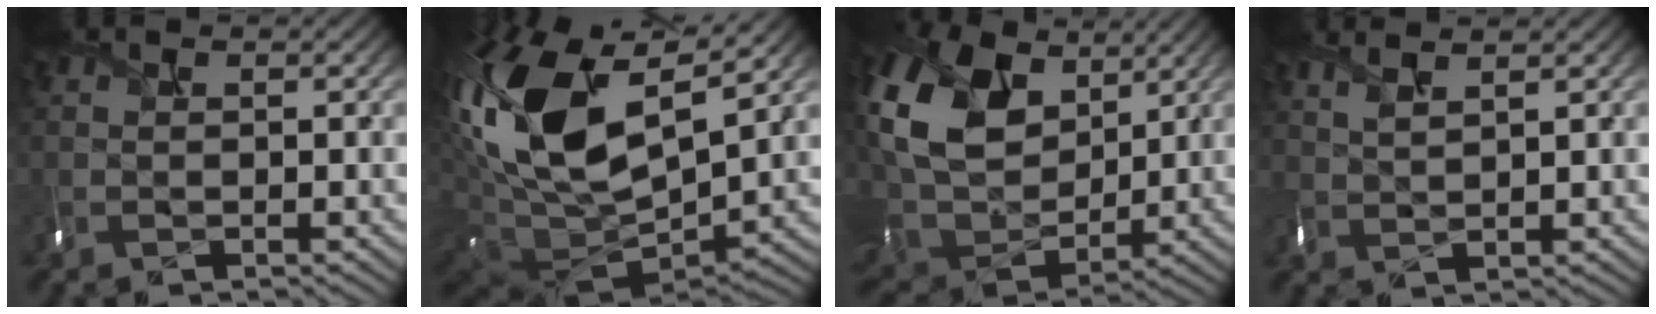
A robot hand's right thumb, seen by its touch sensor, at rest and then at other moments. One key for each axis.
{"total": 18.6, "fx": 4.9, "fy": 10.2, "fz": 14.8, "tx": -0.326, "ty": -0.011, "tz": 0.107}
{"total": 14.2, "fx": 5.8, "fy": 9.8, "fz": 8.4, "tx": -0.231, "ty": 0.026, "tz": 0.109}
{"total": 3.0, "fx": 2.2, "fy": 0.8, "fz": 1.8, "tx": -0.033, "ty": 0.008, "tz": 0.043}